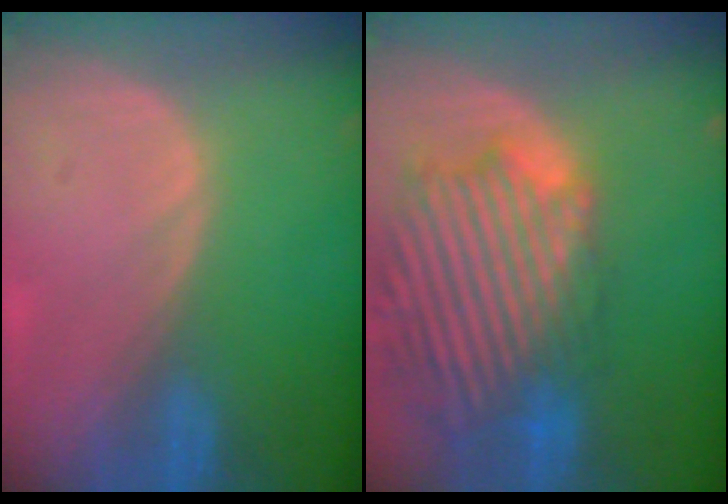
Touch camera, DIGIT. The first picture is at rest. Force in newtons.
{"total": 14.6, "press": 12.5, "slide": 7.5}